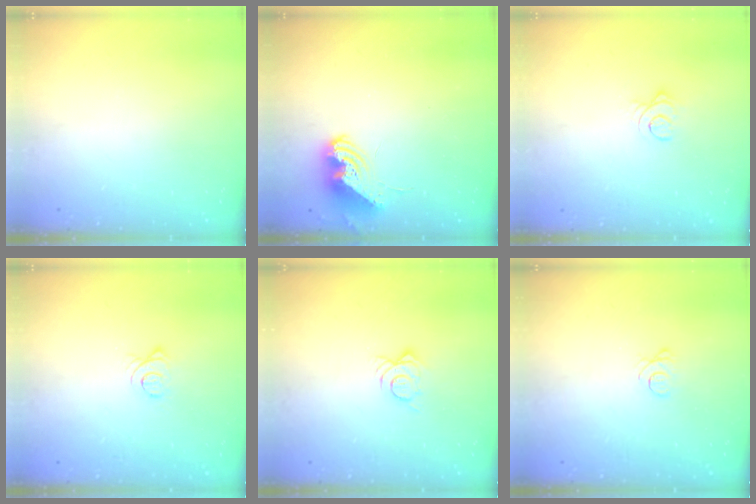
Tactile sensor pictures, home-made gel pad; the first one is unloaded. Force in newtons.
{"total": 10.0, "press": 9.9, "slide": 0.5}
{"total": 3.0, "press": 2.9, "slide": 0.4}
{"total": 3.2, "press": 3.2, "slide": 0.1}
{"total": 5.7, "press": 5.7, "slide": 0.1}
{"total": 3.6, "press": 3.6, "slide": 0.4}